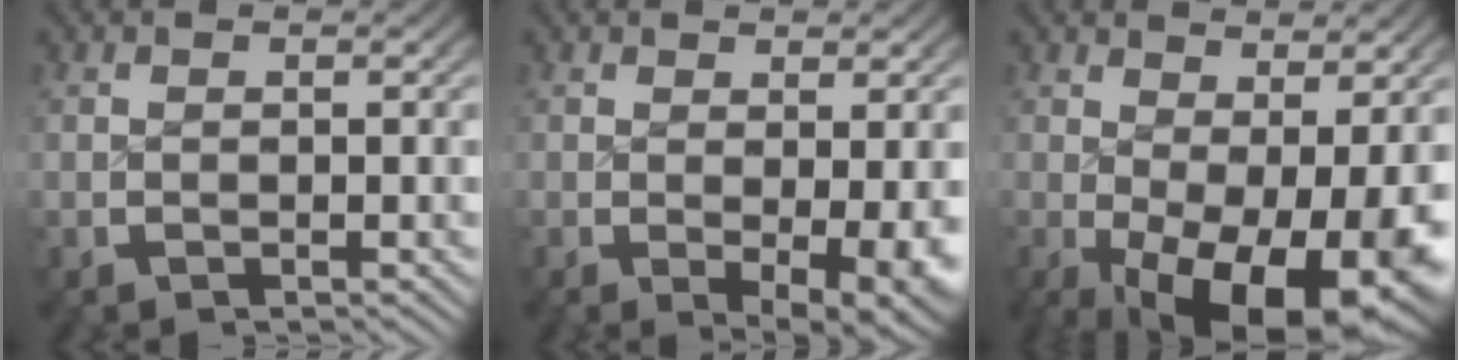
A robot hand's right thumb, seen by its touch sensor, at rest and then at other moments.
{"total": 4.4, "force": [-0.5, 2.0, 3.9], "torque": [-0.059, -0.025, 0.005]}
{"total": 11.0, "force": [-2.8, 5.9, 8.8], "torque": [-0.141, -0.054, -0.013]}